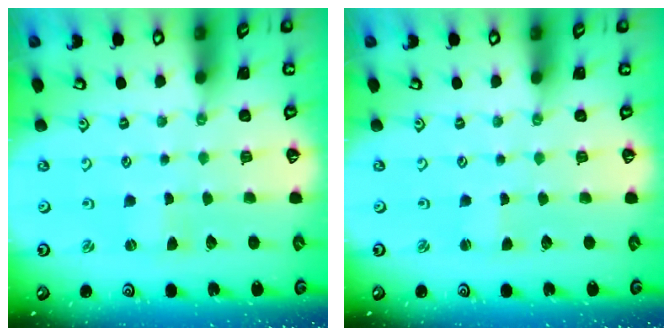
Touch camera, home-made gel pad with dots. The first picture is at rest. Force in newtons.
{"total": 0.0}